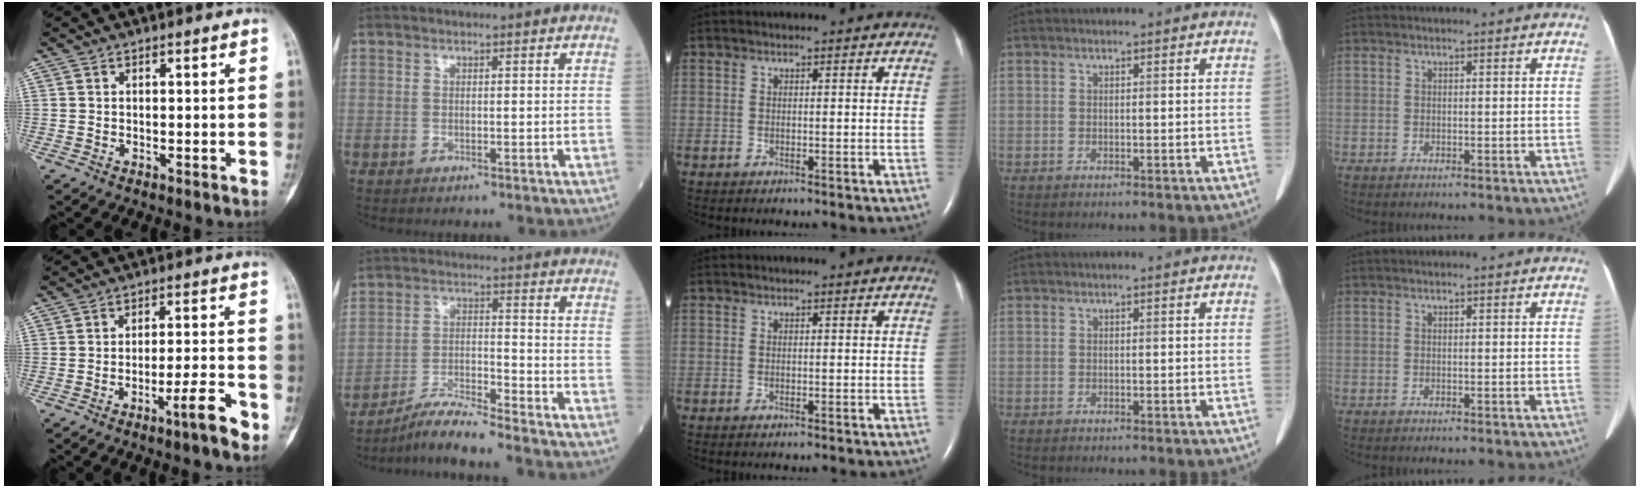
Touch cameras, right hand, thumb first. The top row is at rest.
{"thumb": {"total": 7.0, "force": [-3.9, 0.8, 5.7], "torque": [-0.089, 0.026, -0.058]}, "index": {"total": 7.7, "force": [-7.1, -0.8, 2.8], "torque": [-0.053, -0.011, -0.132]}}